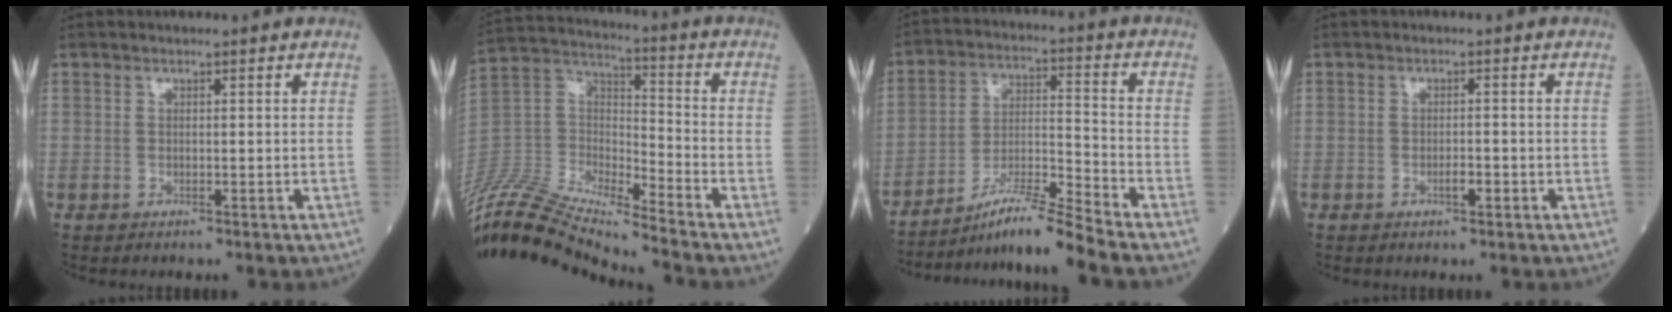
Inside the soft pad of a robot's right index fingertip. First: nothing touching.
{"total": 17.9, "force": [-16.7, 0.0, 6.3], "torque": [-0.123, 0.023, -0.319]}
{"total": 10.6, "force": [-9.2, -2.5, 4.7], "torque": [-0.089, -0.009, -0.166]}
{"total": 1.6, "force": [-0.8, 0.4, 1.3], "torque": [-0.022, 0.002, -0.014]}